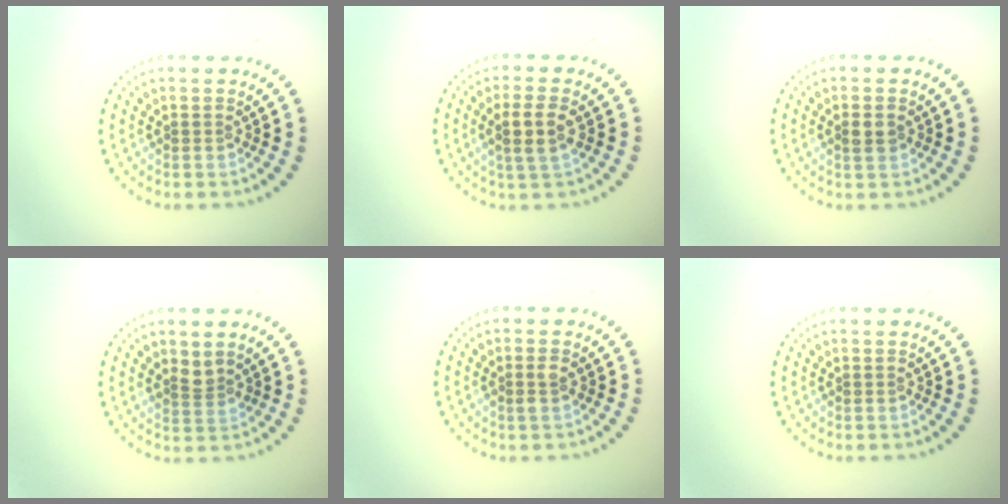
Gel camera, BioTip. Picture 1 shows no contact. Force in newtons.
{"total": 2.8, "press": 2.5, "slide": 1.3}
{"total": 1.3, "press": 1.3, "slide": 0.2}
{"total": 1.4, "press": 1.2, "slide": 0.9}
{"total": 0.9, "press": 0.9, "slide": 0.1}
{"total": 0.0}